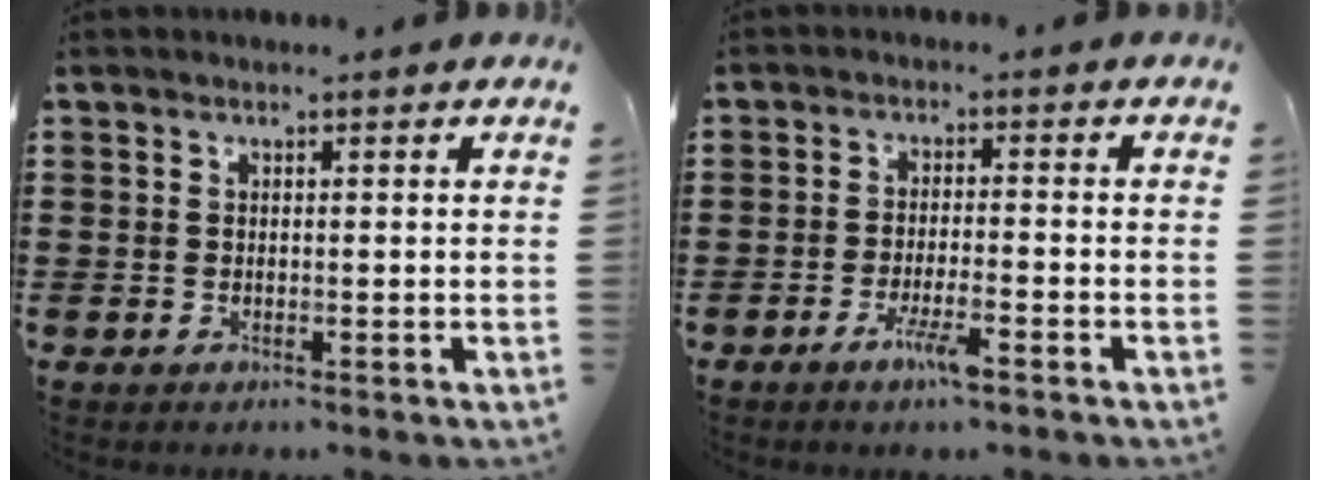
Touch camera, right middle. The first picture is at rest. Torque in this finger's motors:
{"motor_torque": [0.72, -0.71, 0.35, 0.10]}